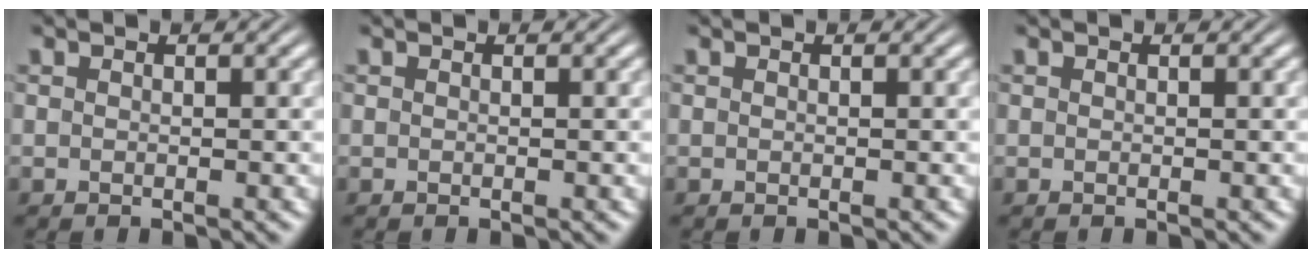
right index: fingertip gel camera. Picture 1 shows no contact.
{"total": 0.0}
{"total": 0.0}
{"total": 0.0}